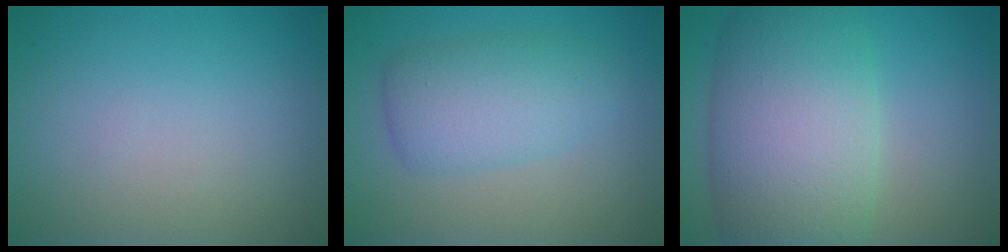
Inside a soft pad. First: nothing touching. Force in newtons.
{"total": 4.7, "press": 4.7, "slide": 0.1}
{"total": 11.0, "press": 11.0, "slide": 0.4}